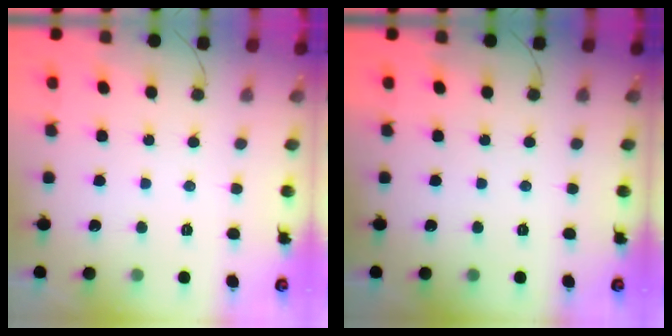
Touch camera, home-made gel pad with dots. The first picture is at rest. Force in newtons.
{"total": 0.0}